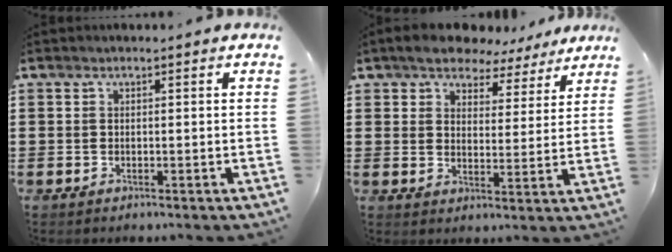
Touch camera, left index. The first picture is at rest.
{"total": 6.1, "force": [5.6, 2.2, 1.1], "torque": [-0.043, -0.018, 0.100]}